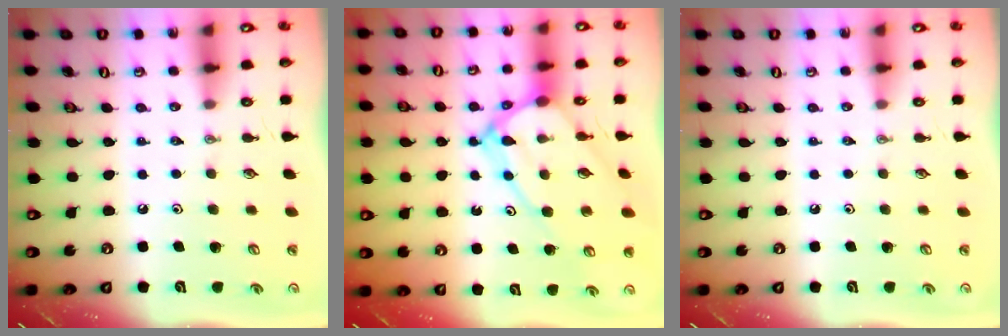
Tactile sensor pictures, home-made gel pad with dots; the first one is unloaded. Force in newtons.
{"total": 14.1, "press": 14.0, "slide": 1.3}
{"total": 0.0}